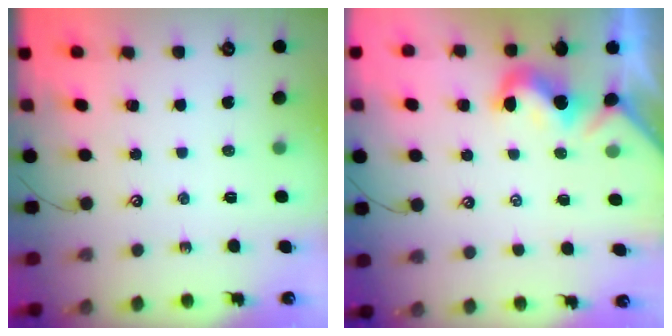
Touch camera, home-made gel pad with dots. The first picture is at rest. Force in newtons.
{"total": 0.0}